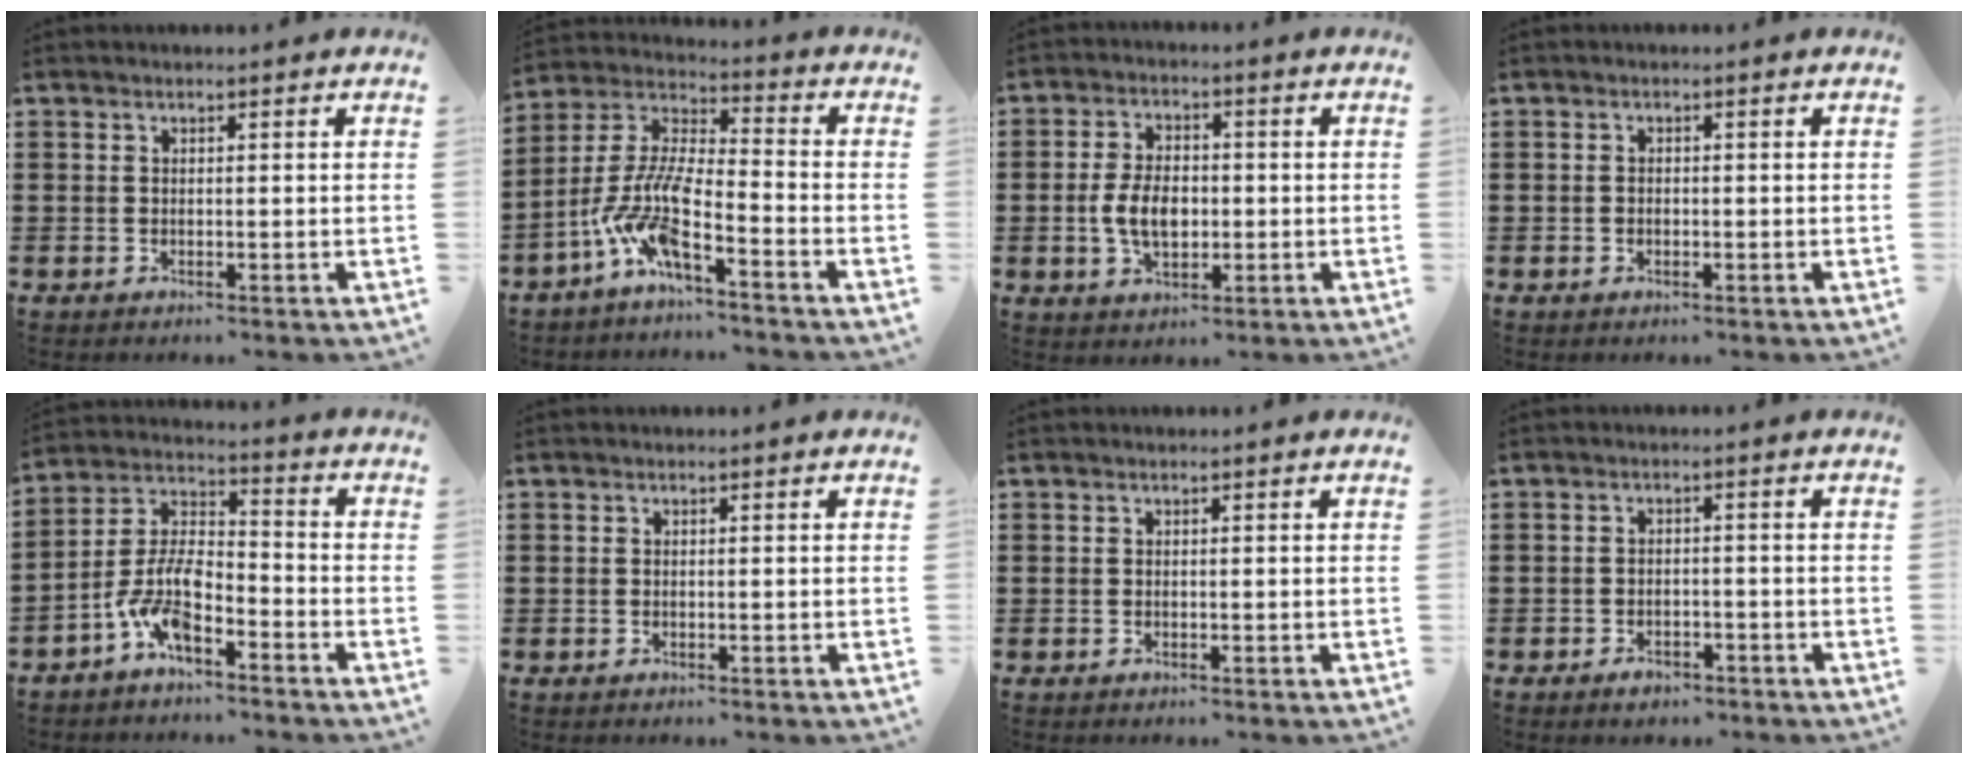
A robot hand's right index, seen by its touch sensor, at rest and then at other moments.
{"total": 9.9, "force": [-6.4, 1.4, 7.4], "torque": [-0.188, -0.029, -0.136]}
{"total": 6.2, "force": [-0.8, 3.7, 4.9], "torque": [-0.104, -0.003, -0.020]}
{"total": 0.6, "force": [-0.4, 0.4, 0.2], "torque": [-0.004, 0.001, -0.008]}
{"total": 8.1, "force": [-5.4, 2.9, 5.4], "torque": [-0.141, -0.013, -0.112]}
{"total": 0.0}
{"total": 0.0}
{"total": 2.0, "force": [-1.8, 0.8, 0.3], "torque": [-0.010, 0.002, -0.038]}